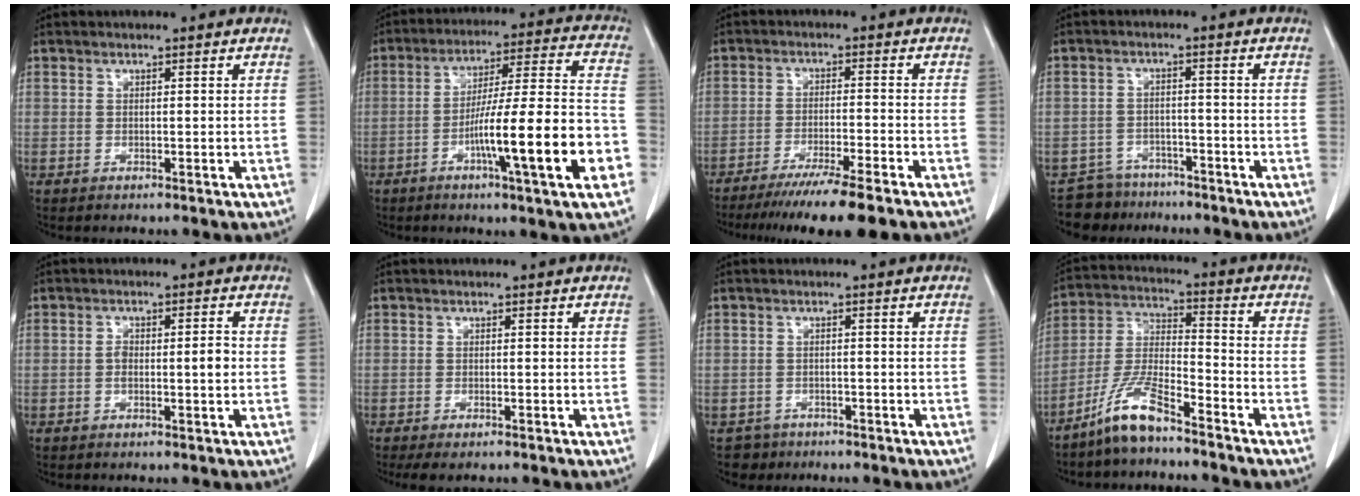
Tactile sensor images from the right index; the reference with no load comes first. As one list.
[{"total": 18.0, "force": [-6.1, 0.4, 16.9], "torque": [-0.245, 0.007, -0.094]}, {"total": 11.2, "force": [-8.8, -0.6, 6.9], "torque": [-0.096, -0.030, -0.138]}, {"total": 5.8, "force": [-4.9, 3.1, -0.8], "torque": [0.020, 0.013, -0.082]}, {"total": 3.5, "force": [-0.4, 1.0, 3.3], "torque": [-0.058, 0.009, -0.007]}, {"total": 2.8, "force": [-2.2, 0.9, 1.5], "torque": [-0.025, -0.007, -0.031]}, {"total": 2.8, "force": [-1.8, 2.0, -0.6], "torque": [0.007, 0.008, -0.032]}, {"total": 9.0, "force": [-6.9, 1.3, 5.6], "torque": [-0.130, -0.010, -0.142]}]